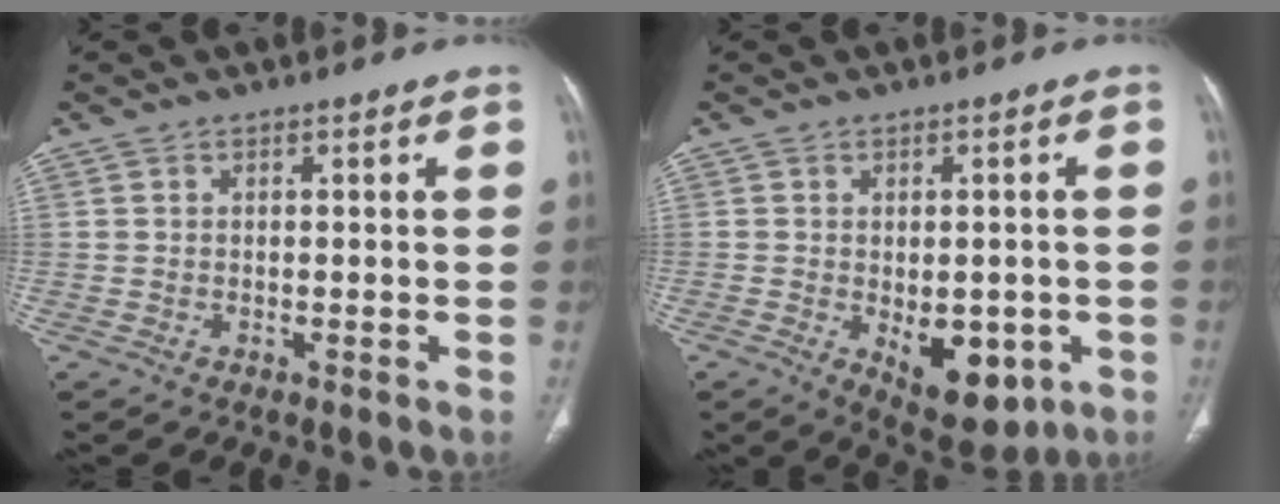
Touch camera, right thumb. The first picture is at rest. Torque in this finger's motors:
{"motor_torque": [-0.55, 0.43, 0.47, 0.51, 0.04]}